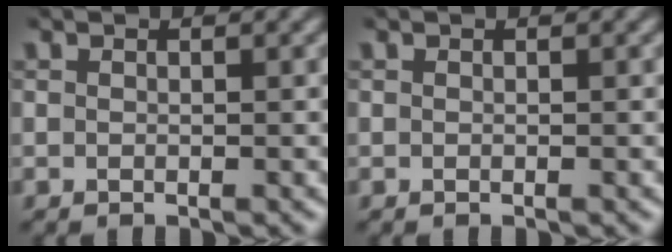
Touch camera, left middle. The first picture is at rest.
{"total": 0.0}